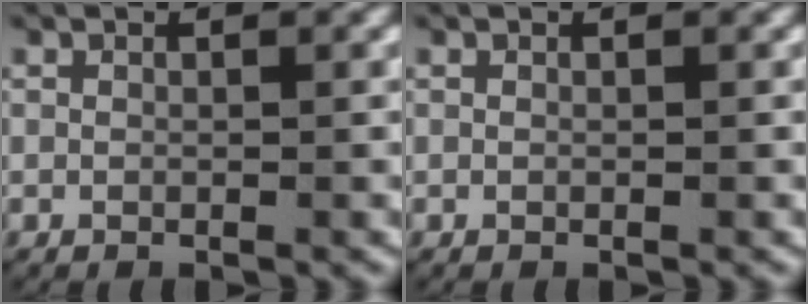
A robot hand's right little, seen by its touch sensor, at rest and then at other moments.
{"total": 0.0}